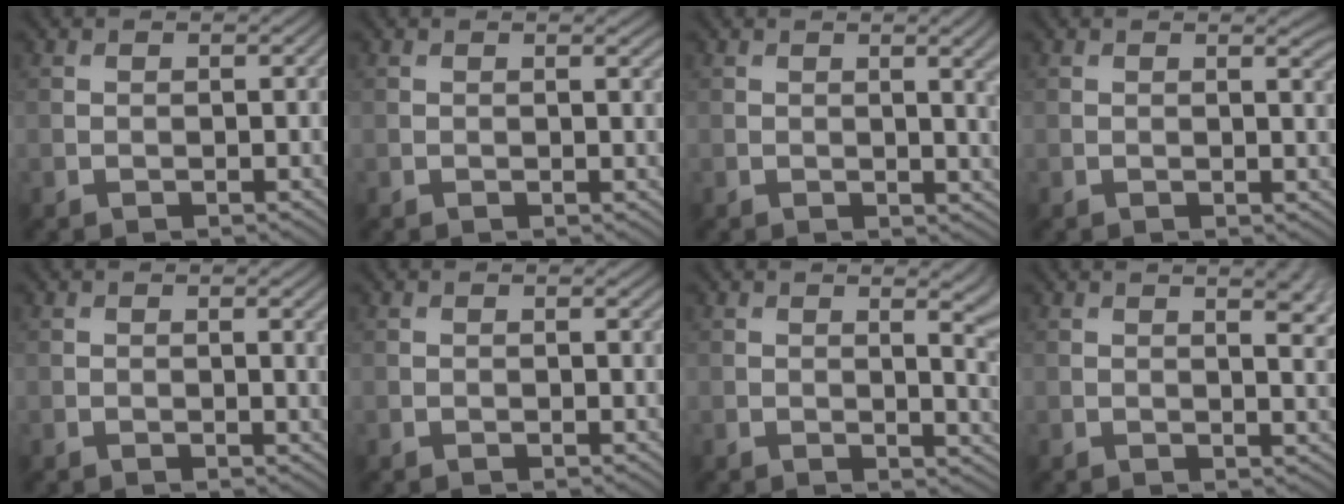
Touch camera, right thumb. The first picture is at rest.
{"total": 1.1, "force": [0.3, 0.2, 1.0], "torque": [-0.013, -0.002, 0.004]}
{"total": 3.8, "force": [0.5, 1.0, 3.7], "torque": [-0.050, 0.001, 0.011]}
{"total": 2.2, "force": [0.7, 0.5, 2.0], "torque": [-0.027, 0.000, 0.011]}
{"total": 1.8, "force": [0.2, 0.3, 1.8], "torque": [-0.026, -0.001, 0.003]}
{"total": 0.8, "force": [0.2, 0.1, 0.8], "torque": [-0.009, -0.003, 0.003]}
{"total": 6.8, "force": [1.1, 2.5, 6.2], "torque": [-0.053, 0.004, 0.009]}
{"total": 6.4, "force": [2.7, 2.4, 5.3], "torque": [-0.053, 0.015, 0.027]}